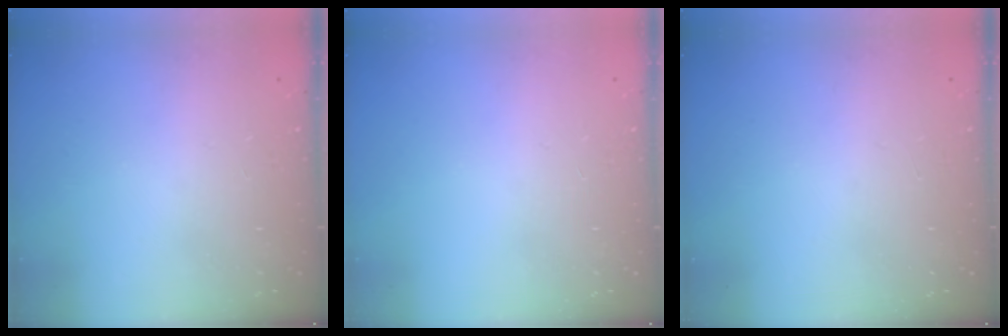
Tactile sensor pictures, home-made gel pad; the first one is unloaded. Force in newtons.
{"total": 0.0}
{"total": 1.0, "press": 0.0, "slide": 1.0}